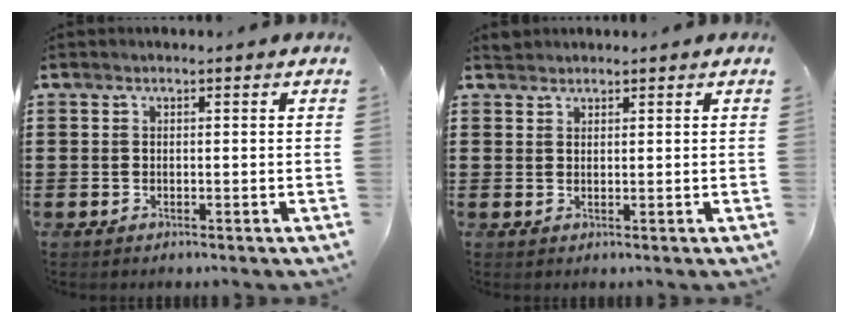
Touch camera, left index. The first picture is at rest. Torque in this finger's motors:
{"motor_torque": [-0.12, 0.02, -0.02, -0.01]}